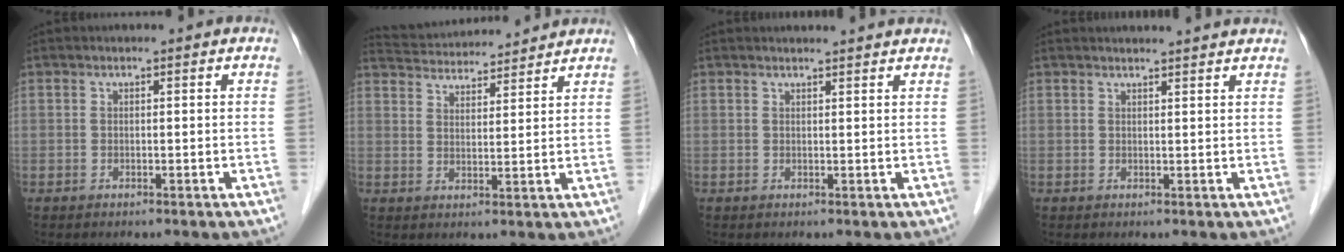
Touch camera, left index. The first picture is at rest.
{"total": 11.6, "force": [11.2, 1.3, 2.7], "torque": [-0.054, 0.029, 0.172]}
{"total": 4.7, "force": [4.6, 0.0, 1.1], "torque": [-0.015, 0.014, 0.046]}
{"total": 6.2, "force": [5.9, -0.1, 1.7], "torque": [-0.019, 0.016, 0.058]}